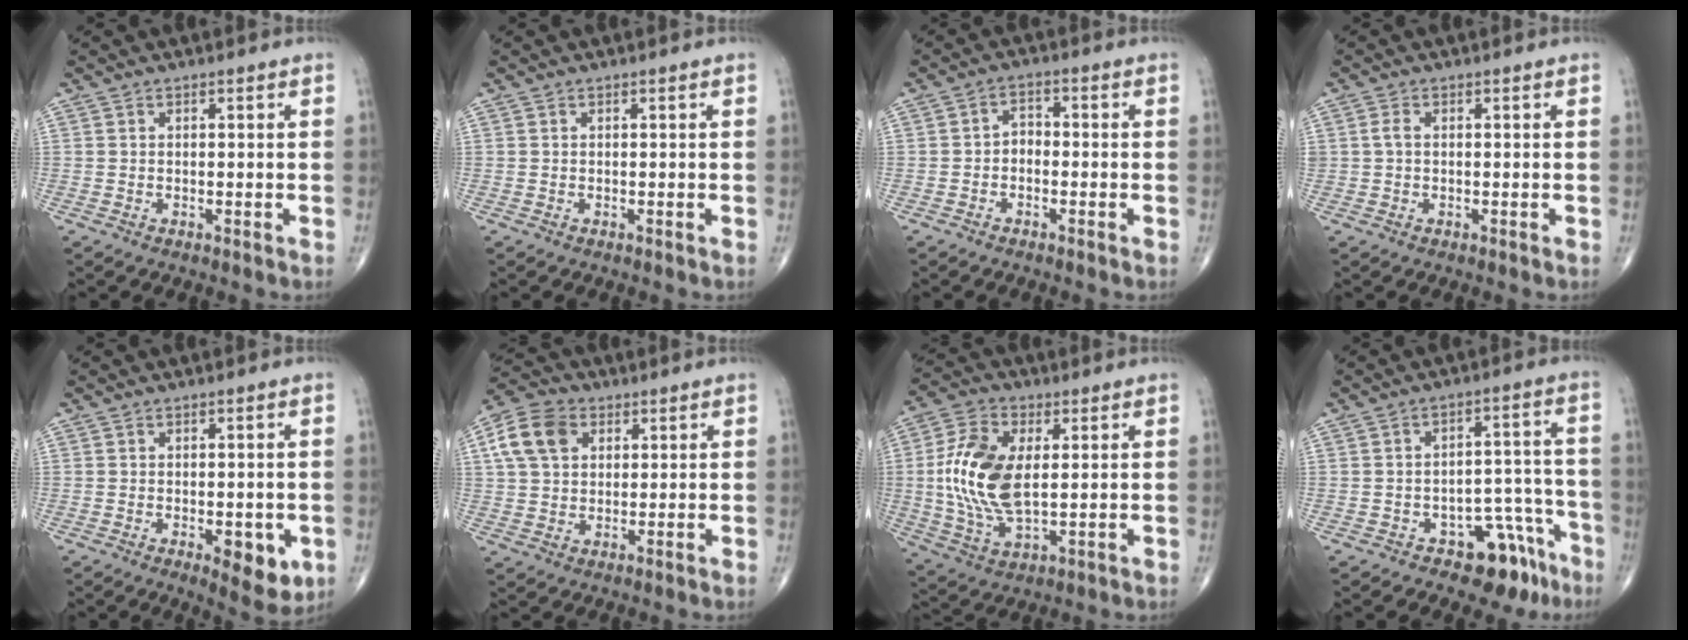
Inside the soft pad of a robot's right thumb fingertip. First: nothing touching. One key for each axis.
{"total": 0.0}
{"total": 2.8, "fx": -0.9, "fy": 2.0, "fz": 1.7, "tx": -0.016, "ty": 0.021, "tz": -0.028}
{"total": 1.6, "fx": 0.1, "fy": 1.0, "fz": 1.2, "tx": -0.024, "ty": 0.002, "tz": 0.001}
{"total": 7.6, "fx": -2.3, "fy": 3.4, "fz": 6.4, "tx": -0.068, "ty": -0.008, "tz": -0.023}
{"total": 9.8, "fx": 3.2, "fy": 7.1, "fz": 5.9, "tx": -0.102, "ty": 0.008, "tz": 0.053}
{"total": 14.9, "fx": 1.2, "fy": 7.9, "fz": 12.5, "tx": -0.255, "ty": -0.002, "tz": 0.026}
{"total": 10.4, "fx": -6.5, "fy": 5.7, "fz": 5.7, "tx": -0.028, "ty": 0.067, "tz": -0.085}